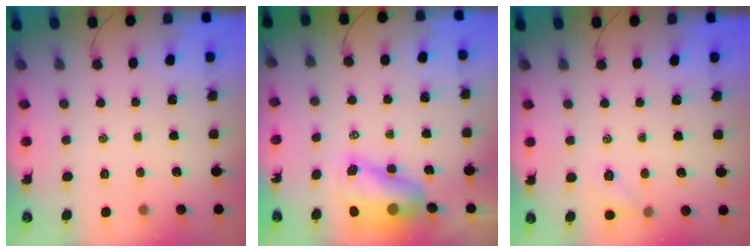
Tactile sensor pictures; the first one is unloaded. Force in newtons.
{"total": 8.4, "press": 8.2, "slide": 1.7}
{"total": 5.4, "press": 5.2, "slide": 1.4}